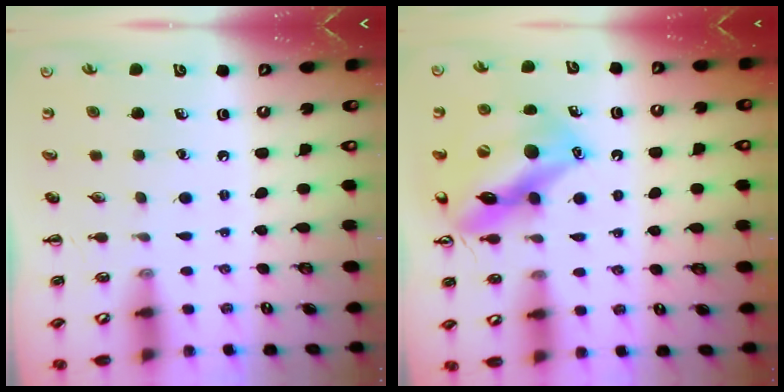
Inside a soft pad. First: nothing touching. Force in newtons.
{"total": 16.1, "press": 15.8, "slide": 2.7}